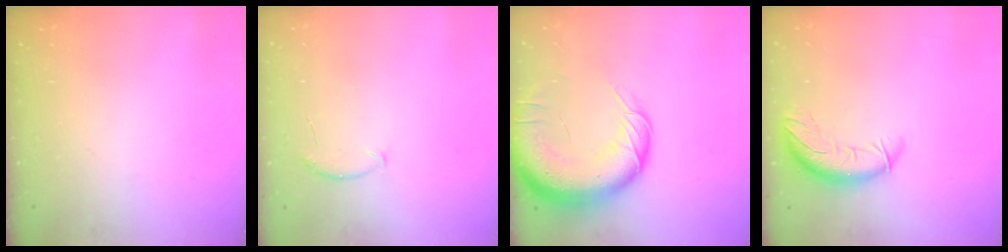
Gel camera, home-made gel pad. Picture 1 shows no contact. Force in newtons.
{"total": 6.9, "press": 6.8, "slide": 1.1}
{"total": 19.6, "press": 19.1, "slide": 4.2}
{"total": 10.8, "press": 10.4, "slide": 3.1}